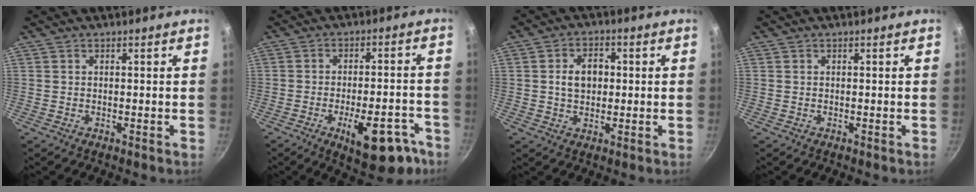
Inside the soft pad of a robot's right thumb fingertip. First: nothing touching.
{"total": 14.0, "force": [-7.0, 6.1, 10.5], "torque": [-0.103, 0.037, -0.087]}
{"total": 6.2, "force": [0.5, 4.6, 4.2], "torque": [-0.046, 0.009, 0.004]}
{"total": 0.0}